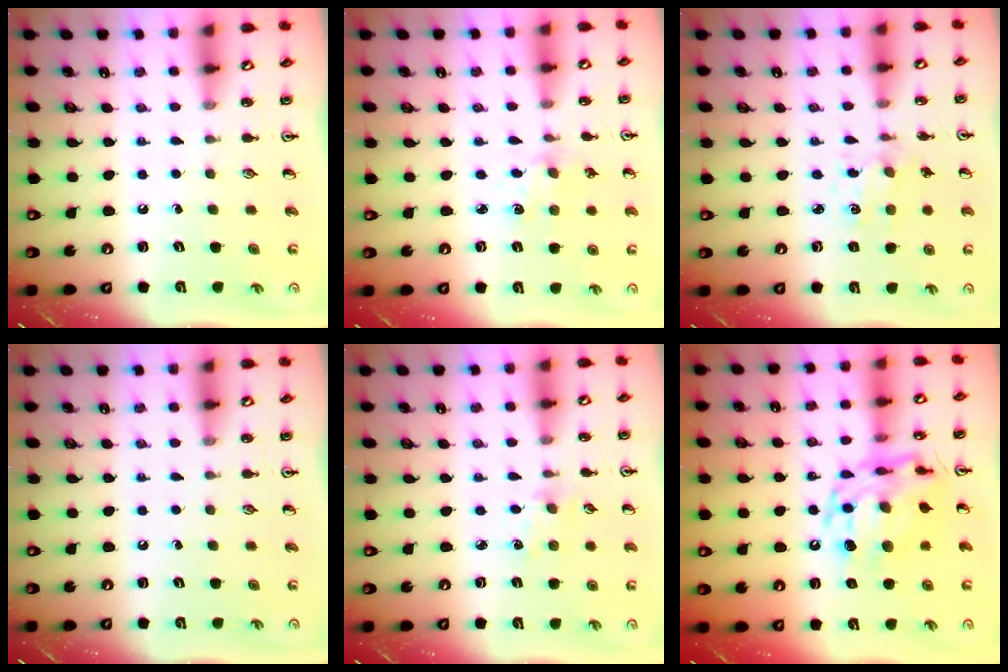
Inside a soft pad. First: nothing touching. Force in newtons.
{"total": 2.3, "press": 2.3, "slide": 0.3}
{"total": 1.1, "press": 1.1, "slide": 0.3}
{"total": 0.0}
{"total": 2.0, "press": 2.0, "slide": 0.4}
{"total": 14.1, "press": 14.0, "slide": 1.5}